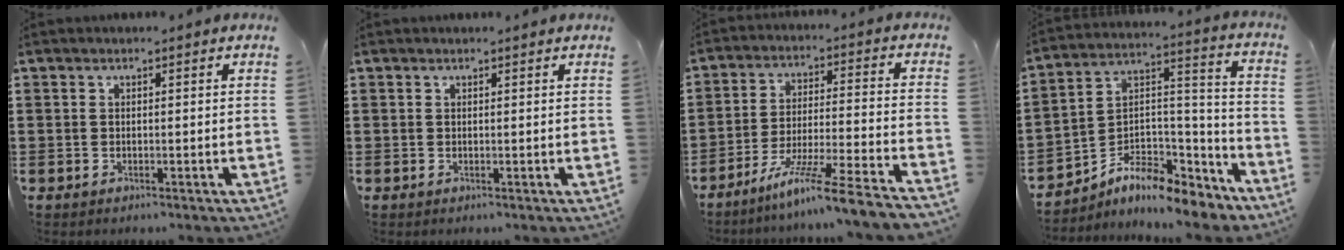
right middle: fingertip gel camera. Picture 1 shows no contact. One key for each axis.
{"total": 0.0}
{"total": 10.6, "fx": -8.9, "fy": -1.1, "fz": 5.7, "tx": -0.102, "ty": -0.002, "tz": -0.174}
{"total": 7.4, "fx": -6.5, "fy": 2.0, "fz": 3.0, "tx": -0.072, "ty": -0.010, "tz": -0.133}